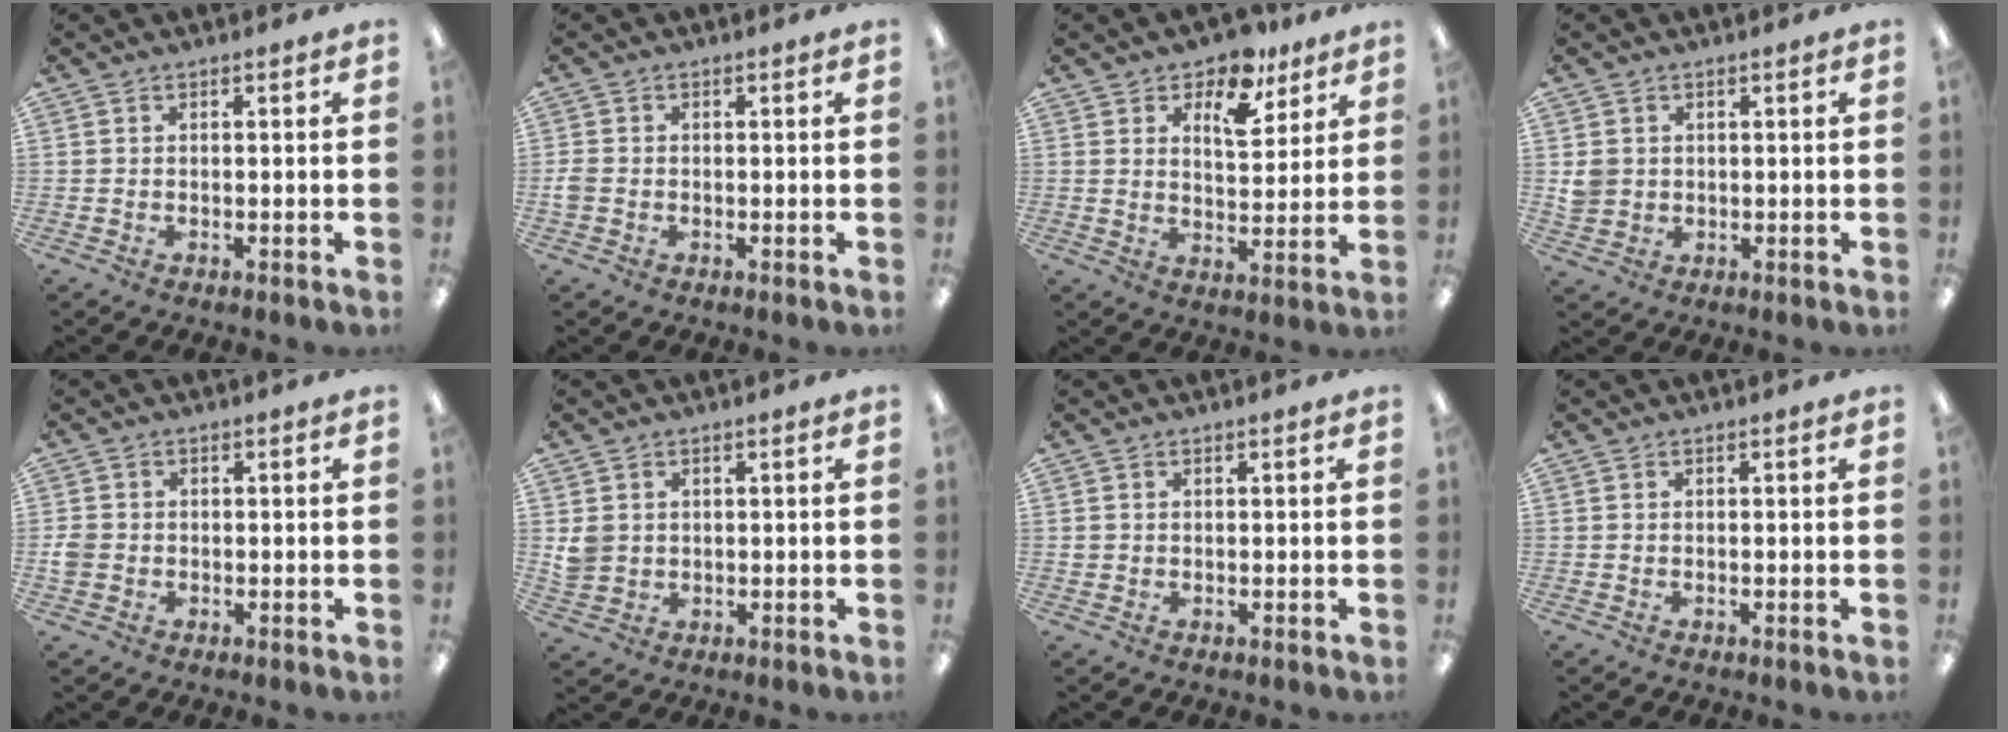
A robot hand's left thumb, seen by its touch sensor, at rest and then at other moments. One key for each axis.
{"total": 2.3, "fx": -0.4, "fy": 2.0, "fz": 1.2, "tx": -0.018, "ty": 0.005, "tz": -0.006}
{"total": 9.9, "fx": 7.1, "fy": 4.8, "fz": 5.0, "tx": -0.065, "ty": -0.038, "tz": 0.120}
{"total": 3.6, "fx": 0.9, "fy": 3.5, "fz": 0.6, "tx": -0.011, "ty": 0.004, "tz": 0.018}
{"total": 3.0, "fx": -0.3, "fy": 2.9, "fz": 1.0, "tx": -0.008, "ty": 0.002, "tz": -0.006}
{"total": 3.9, "fx": 1.3, "fy": 3.6, "fz": 0.7, "tx": -0.014, "ty": 0.003, "tz": 0.025}
{"total": 1.2, "fx": 0.5, "fy": 1.1, "fz": 0.1, "tx": -0.002, "ty": 0.004, "tz": 0.008}
{"total": 0.0}